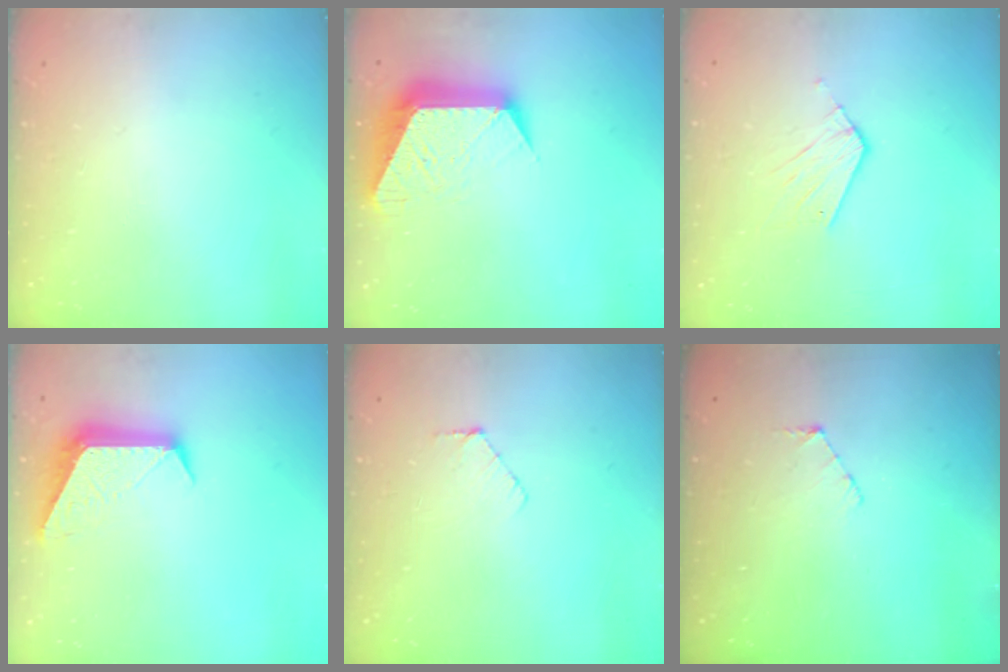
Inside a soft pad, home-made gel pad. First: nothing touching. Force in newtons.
{"total": 14.6, "press": 14.6, "slide": 0.9}
{"total": 6.4, "press": 6.4, "slide": 0.2}
{"total": 10.4, "press": 10.4, "slide": 0.9}
{"total": 5.0, "press": 5.0, "slide": 0.5}
{"total": 5.0, "press": 5.0, "slide": 0.5}